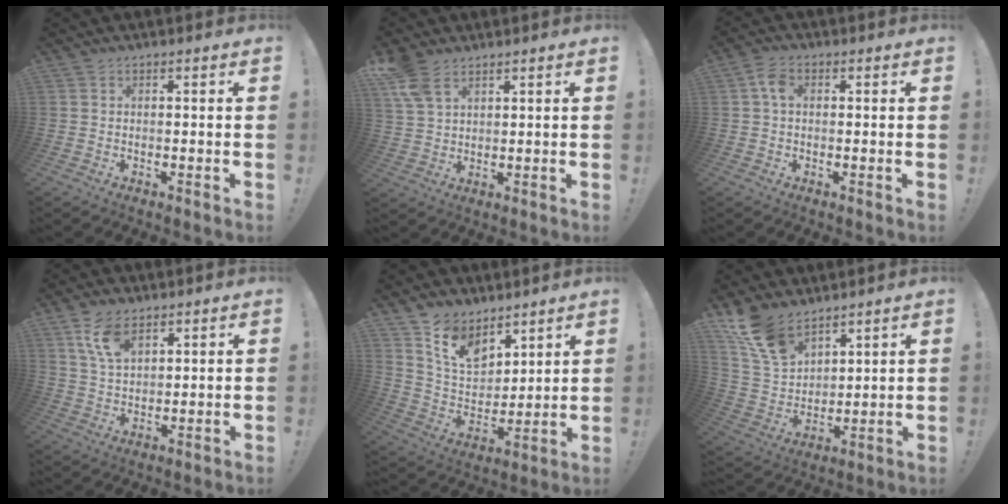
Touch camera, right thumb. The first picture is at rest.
{"total": 8.0, "force": [5.0, 4.4, 4.4], "torque": [-0.088, -0.019, 0.099]}
{"total": 4.3, "force": [0.6, 2.8, 3.2], "torque": [-0.060, 0.011, 0.012]}
{"total": 9.1, "force": [5.4, 4.8, 5.6], "torque": [-0.102, -0.015, 0.102]}
{"total": 11.7, "force": [8.6, 6.8, 4.1], "torque": [-0.086, -0.058, 0.168]}
{"total": 13.8, "force": [10.3, 7.0, 5.9], "torque": [-0.129, -0.058, 0.201]}